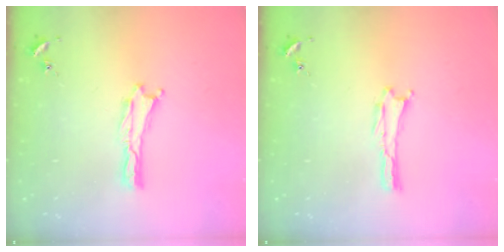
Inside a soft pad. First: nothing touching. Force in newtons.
{"total": 0.0}